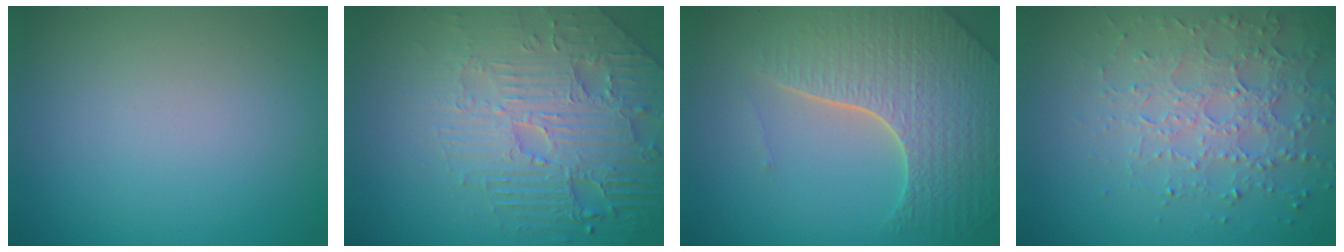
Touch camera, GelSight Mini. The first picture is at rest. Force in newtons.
{"total": 6.3, "press": 5.4, "slide": 3.3}
{"total": 7.8, "press": 5.6, "slide": 5.5}
{"total": 4.0, "press": 4.0, "slide": 0.3}